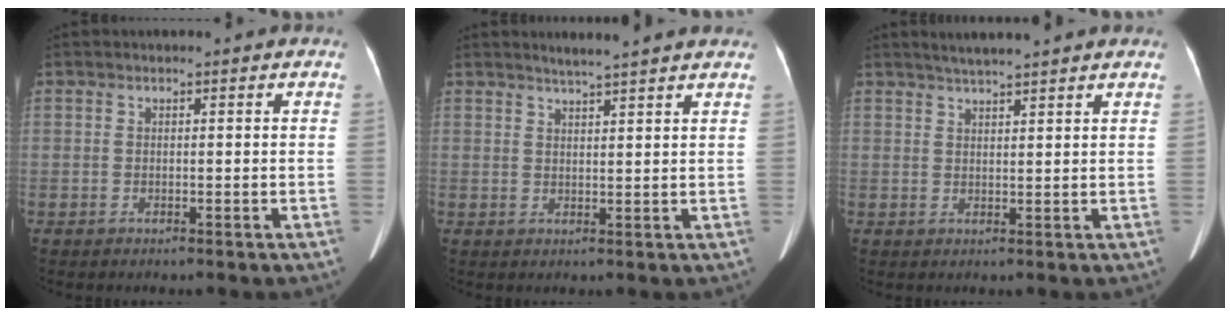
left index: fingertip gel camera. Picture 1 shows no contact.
{"total": 6.3, "force": [5.6, -0.3, 2.9], "torque": [-0.048, 0.014, 0.069]}
{"total": 5.0, "force": [4.4, -0.4, 2.4], "torque": [-0.040, 0.020, 0.067]}